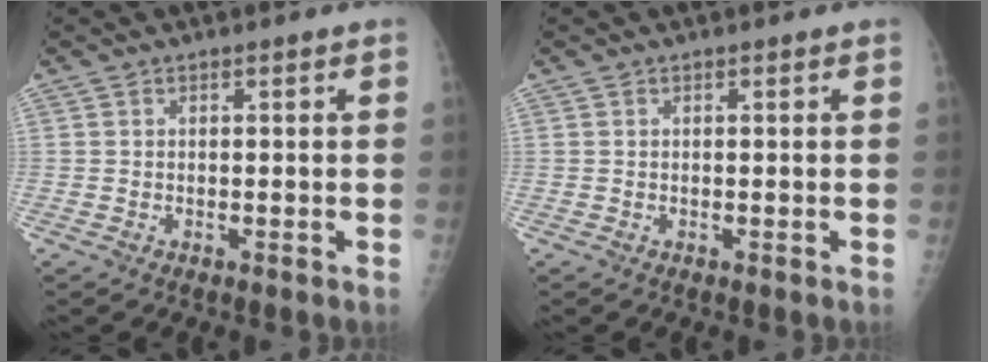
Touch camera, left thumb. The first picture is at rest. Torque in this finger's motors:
{"motor_torque": [0.00, 0.00, -0.01, -0.01, 0.00]}